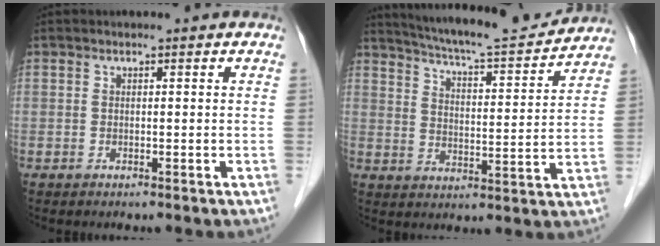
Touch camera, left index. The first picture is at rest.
{"total": 16.0, "force": [15.0, 0.9, 5.4], "torque": [-0.095, -0.010, 0.216]}